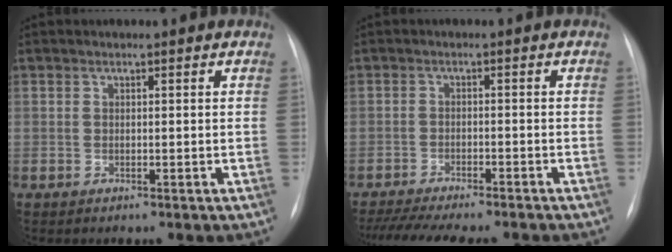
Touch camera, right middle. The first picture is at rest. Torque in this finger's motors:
{"motor_torque": [1.07, -1.07, 0.22, 0.04]}